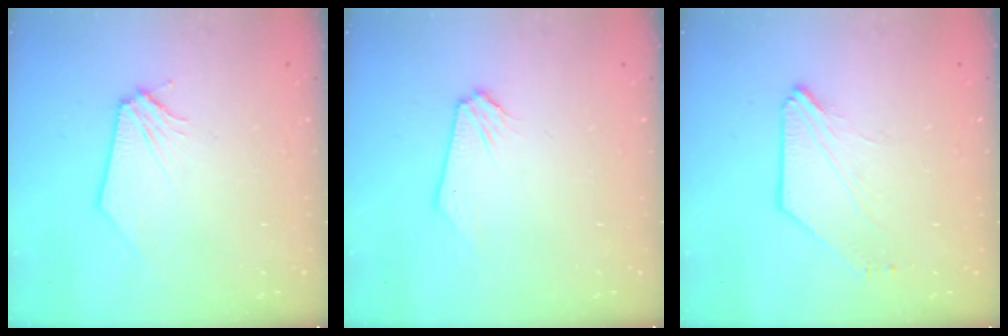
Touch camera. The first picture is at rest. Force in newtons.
{"total": 0.0}
{"total": 4.2, "press": 4.1, "slide": 0.8}